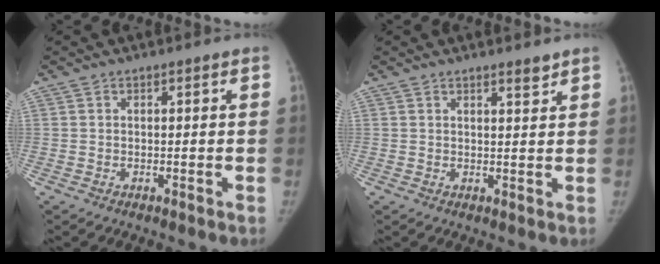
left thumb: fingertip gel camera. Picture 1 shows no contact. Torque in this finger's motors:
{"motor_torque": [-0.09, -0.05, 0.00, 0.39, 0.00]}